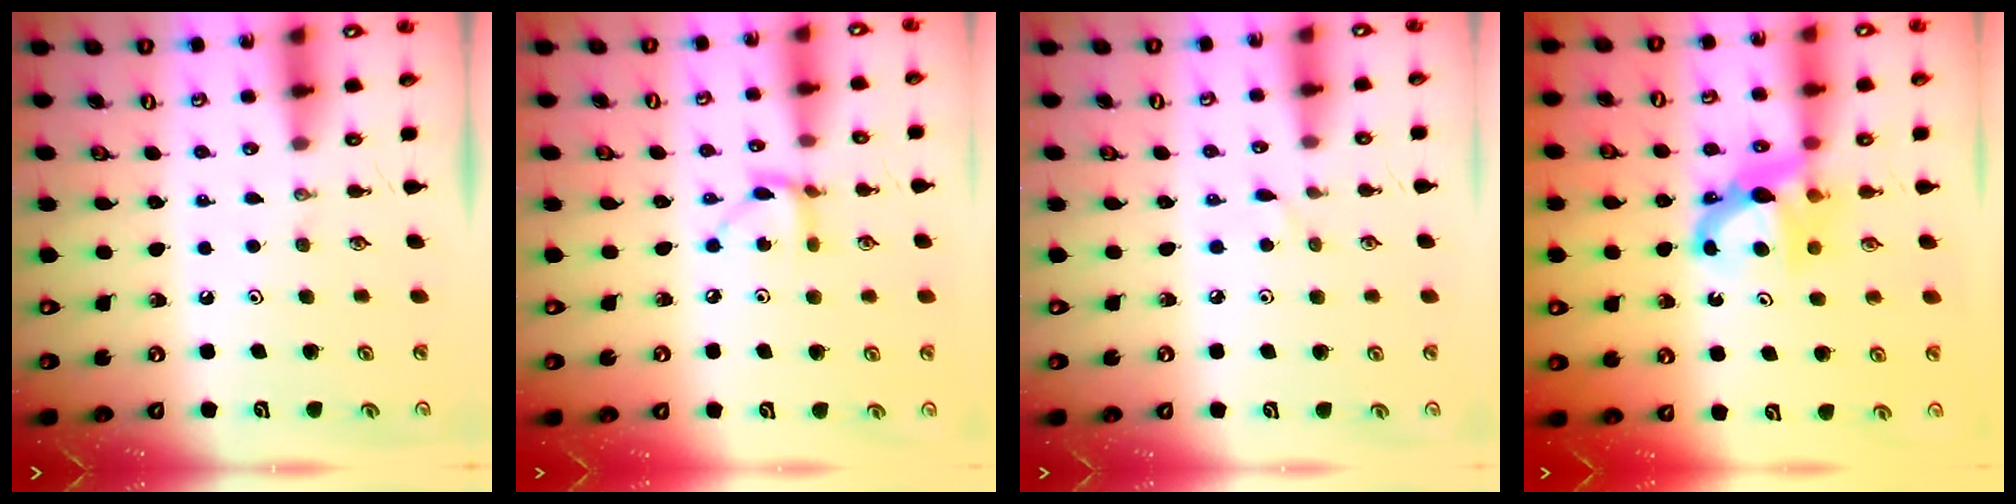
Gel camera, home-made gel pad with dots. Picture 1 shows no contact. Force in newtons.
{"total": 5.1, "press": 5.1, "slide": 0.2}
{"total": 2.2, "press": 2.2, "slide": 0.3}
{"total": 7.5, "press": 7.5, "slide": 0.5}